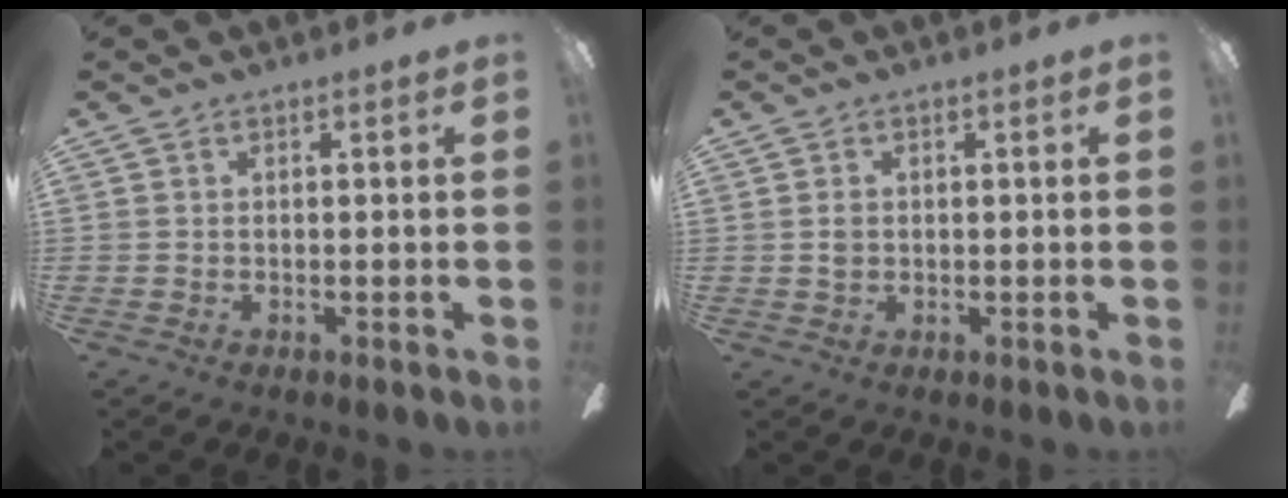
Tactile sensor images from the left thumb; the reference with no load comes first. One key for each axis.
{"total": 1.7, "fx": 0.2, "fy": 1.3, "fz": 1.0, "tx": -0.022, "ty": 0.005, "tz": 0.003}